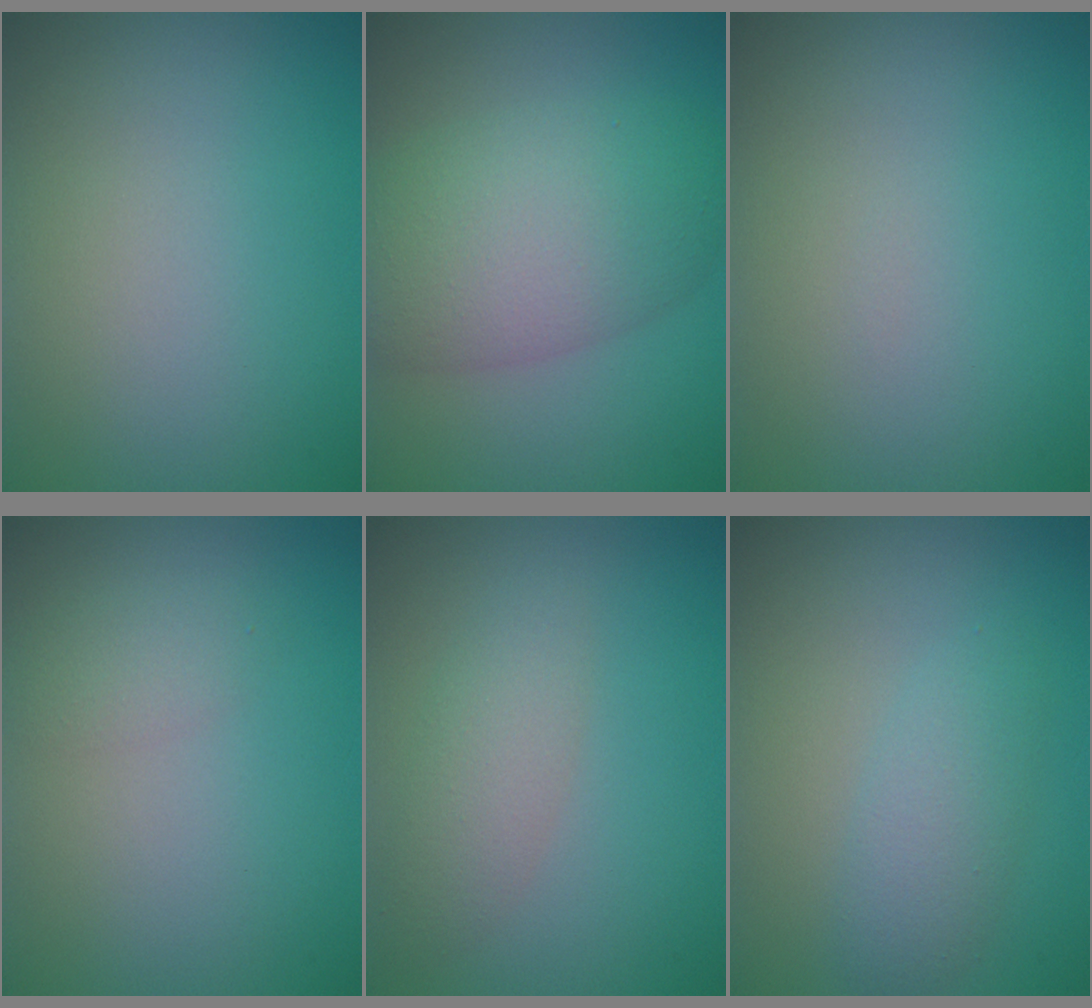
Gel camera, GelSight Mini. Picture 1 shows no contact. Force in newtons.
{"total": 7.7, "press": 7.7, "slide": 0.3}
{"total": 0.0}
{"total": 1.4, "press": 1.4, "slide": 0.0}
{"total": 2.6, "press": 2.6, "slide": 0.1}
{"total": 2.4, "press": 2.4, "slide": 0.1}